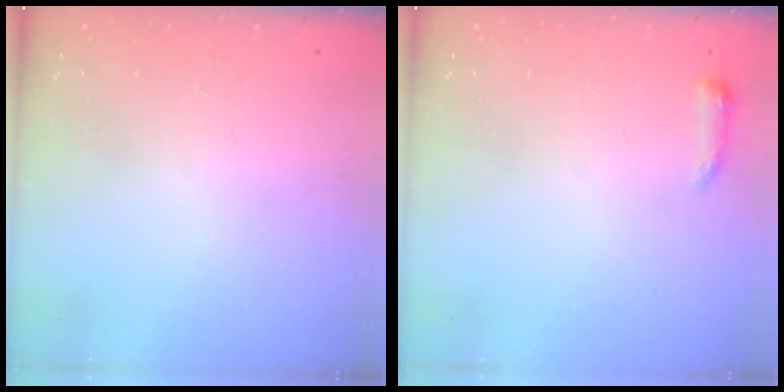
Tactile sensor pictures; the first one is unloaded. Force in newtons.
{"total": 3.3, "press": 3.2, "slide": 0.7}